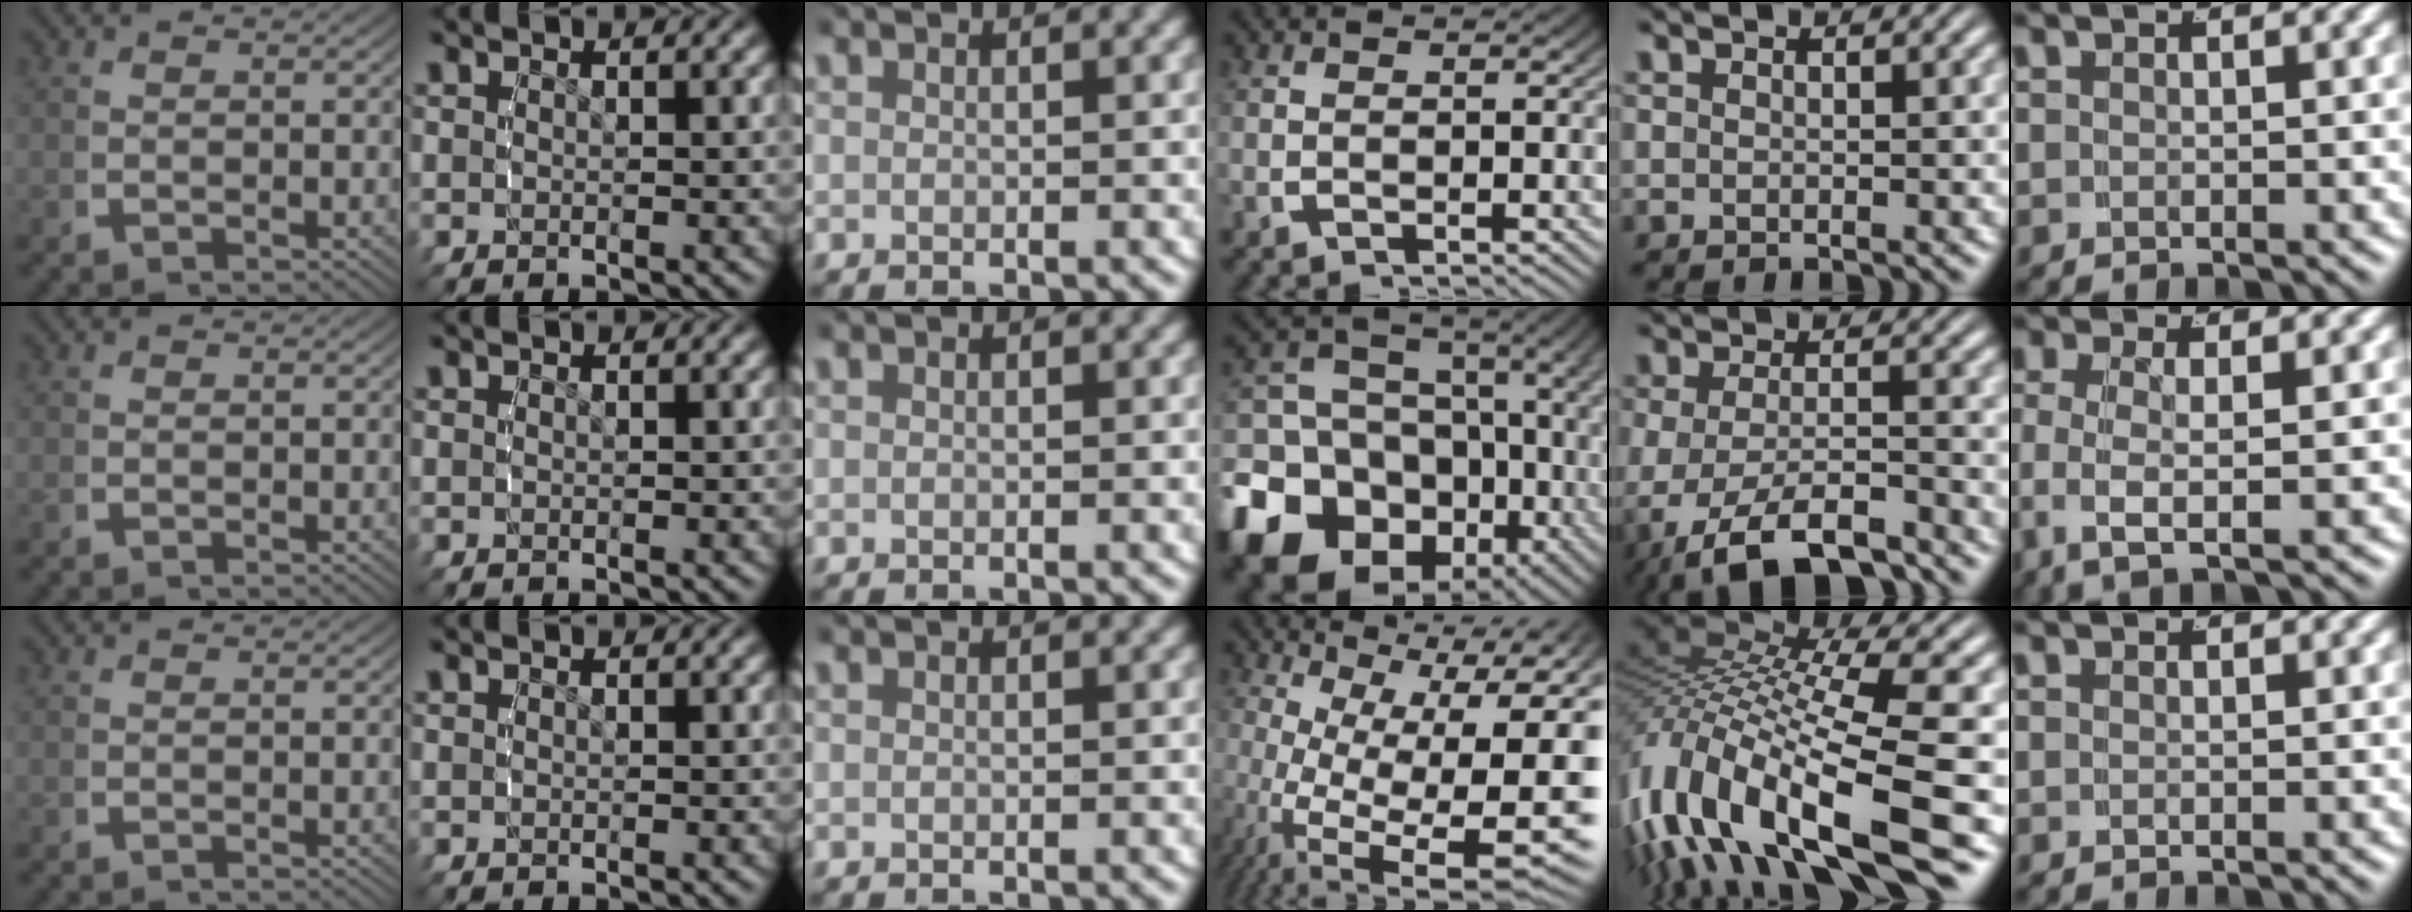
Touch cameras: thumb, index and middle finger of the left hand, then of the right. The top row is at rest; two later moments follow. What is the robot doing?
{"motion": "grasp_and_lifting", "object": "backpack"}